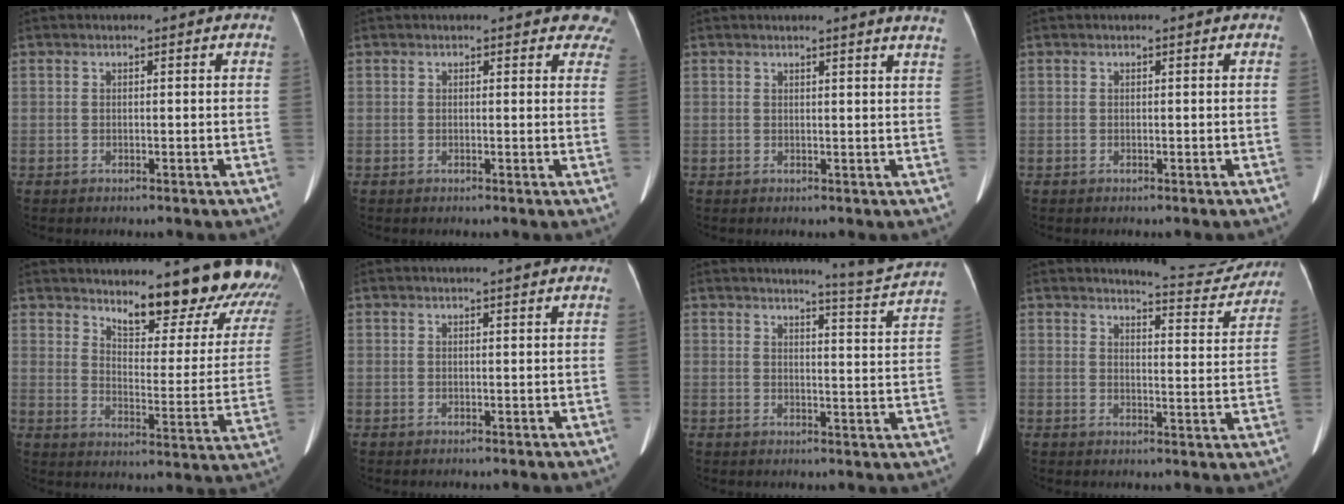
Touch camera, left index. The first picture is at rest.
{"total": 7.3, "force": [6.6, 2.3, 2.1], "torque": [0.013, -0.021, 0.046]}
{"total": 4.9, "force": [4.2, -1.0, 2.2], "torque": [-0.021, -0.031, 0.023]}
{"total": 0.0}
{"total": 18.5, "force": [16.9, 3.7, 6.8], "torque": [-0.061, -0.096, 0.195]}
{"total": 2.2, "force": [1.9, -0.5, 1.0], "torque": [-0.010, -0.009, 0.018]}
{"total": 7.1, "force": [6.8, -1.9, 0.9], "torque": [-0.030, -0.065, 0.079]}
{"total": 9.0, "force": [8.8, 1.0, 1.2], "torque": [-0.006, -0.045, 0.096]}